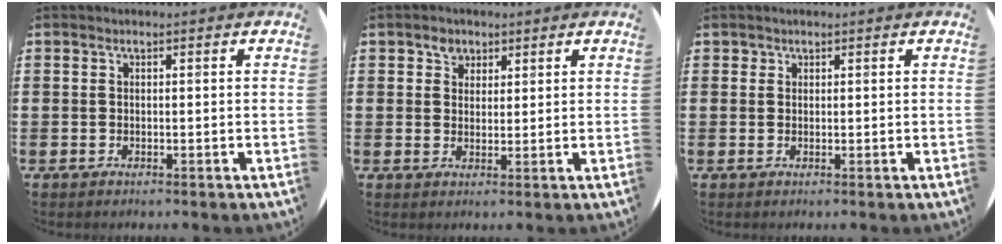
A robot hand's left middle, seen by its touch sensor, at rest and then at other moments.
{"total": 2.4, "force": [1.8, 1.6, 0.3], "torque": [0.008, -0.003, 0.031]}
{"total": 0.6, "force": [0.5, 0.4, -0.1], "torque": [0.009, 0.000, 0.008]}